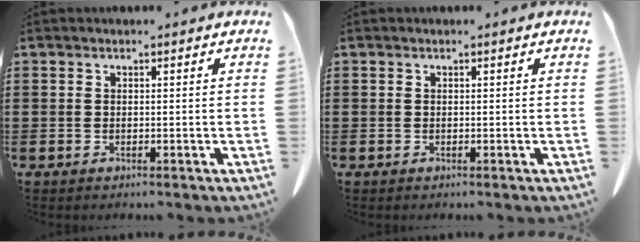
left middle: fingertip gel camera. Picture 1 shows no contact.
{"total": 0.0}